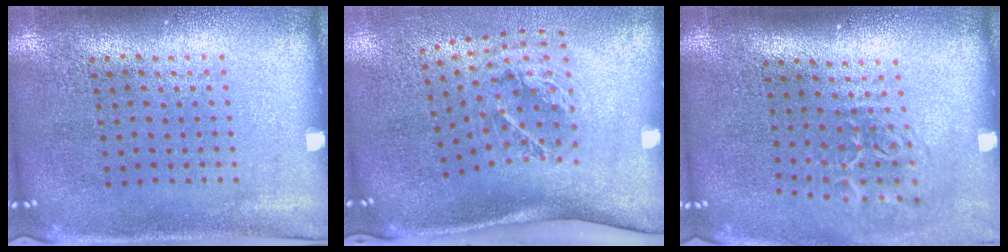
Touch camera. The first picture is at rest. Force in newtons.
{"total": 2.0, "press": 1.3, "slide": 1.6}
{"total": 1.9, "press": 1.2, "slide": 1.5}